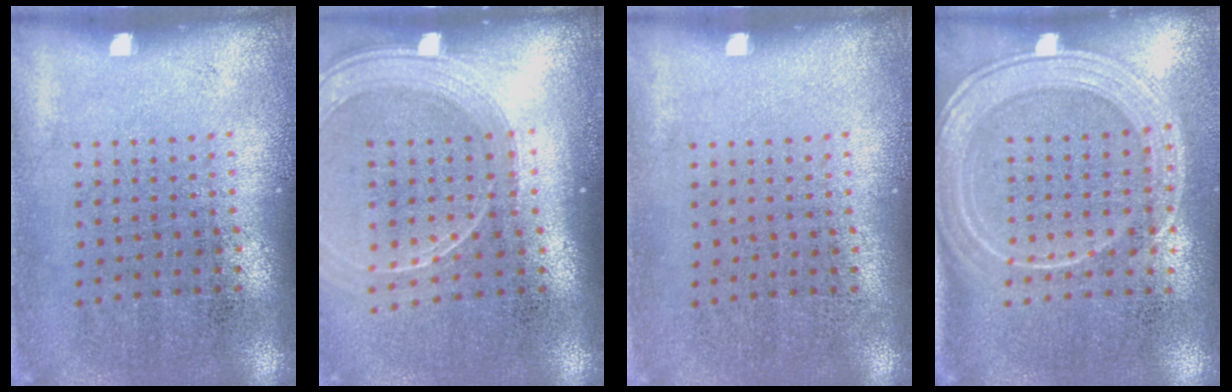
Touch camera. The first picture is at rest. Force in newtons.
{"total": 1.9, "press": 1.8, "slide": 0.8}
{"total": 0.0}
{"total": 2.1, "press": 1.8, "slide": 1.1}